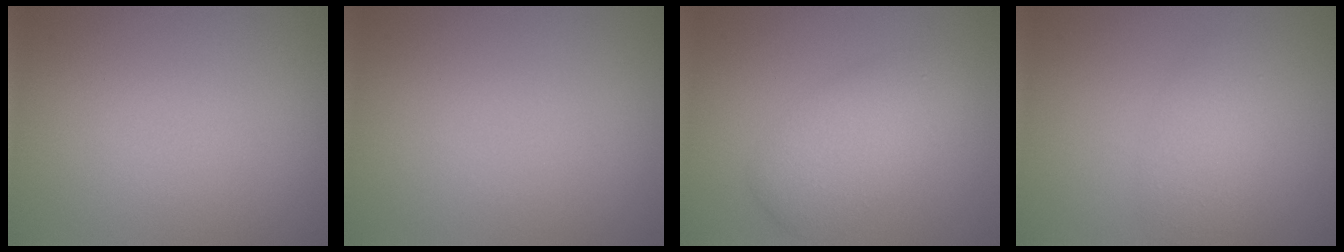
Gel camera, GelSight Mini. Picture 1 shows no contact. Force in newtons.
{"total": 0.0}
{"total": 4.1, "press": 4.1, "slide": 0.2}
{"total": 2.7, "press": 2.7, "slide": 0.2}